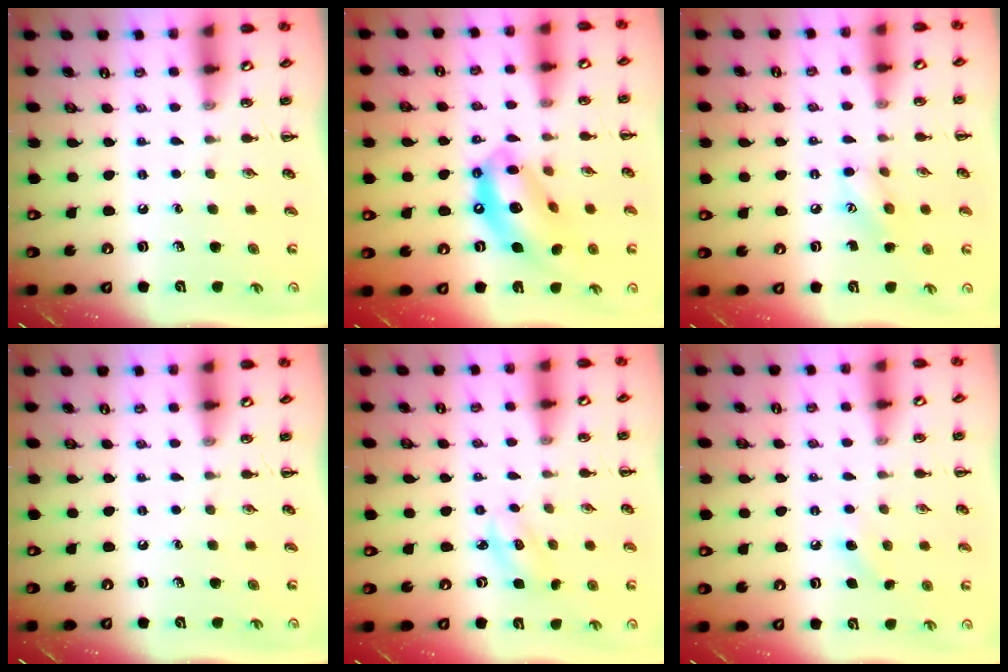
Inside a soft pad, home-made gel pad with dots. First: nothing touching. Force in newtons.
{"total": 15.5, "press": 14.9, "slide": 3.9}
{"total": 6.7, "press": 6.7, "slide": 0.7}
{"total": 0.0}
{"total": 2.6, "press": 2.5, "slide": 0.6}
{"total": 6.6, "press": 6.2, "slide": 2.1}